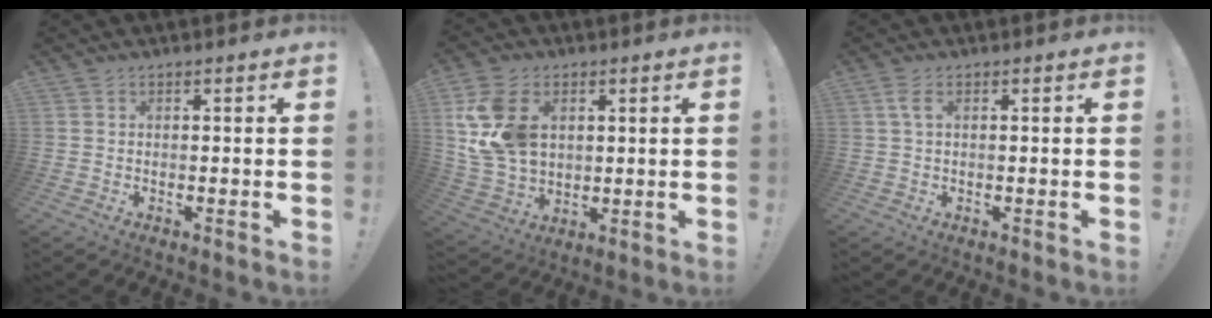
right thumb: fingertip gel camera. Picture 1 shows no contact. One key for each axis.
{"total": 15.7, "fx": 4.2, "fy": 11.6, "fz": 9.7, "tx": -0.170, "ty": -0.016, "tz": 0.086}
{"total": 2.8, "fx": 0.8, "fy": 0.8, "fz": 2.6, "tx": -0.052, "ty": 0.003, "tz": 0.015}